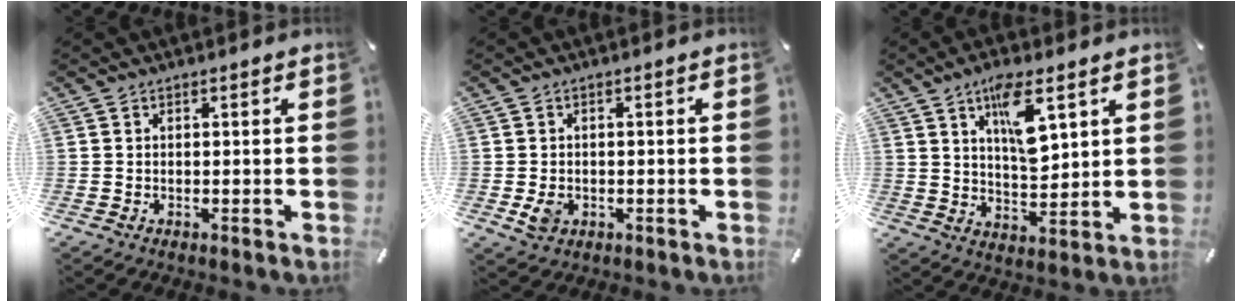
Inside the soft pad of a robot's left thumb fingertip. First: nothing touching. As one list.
[{"total": 3.6, "force": [-0.8, 3.0, 1.9], "torque": [-0.037, -0.002, -0.017]}, {"total": 11.2, "force": [5.6, 4.4, 8.6], "torque": [-0.137, -0.018, 0.094]}]